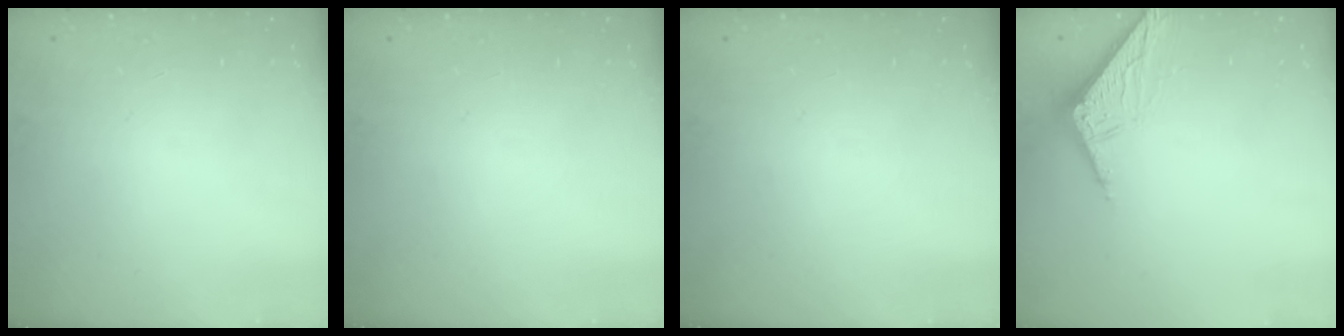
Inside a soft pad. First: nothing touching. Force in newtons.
{"total": 0.0}
{"total": 0.0}
{"total": 8.3, "press": 8.3, "slide": 0.5}